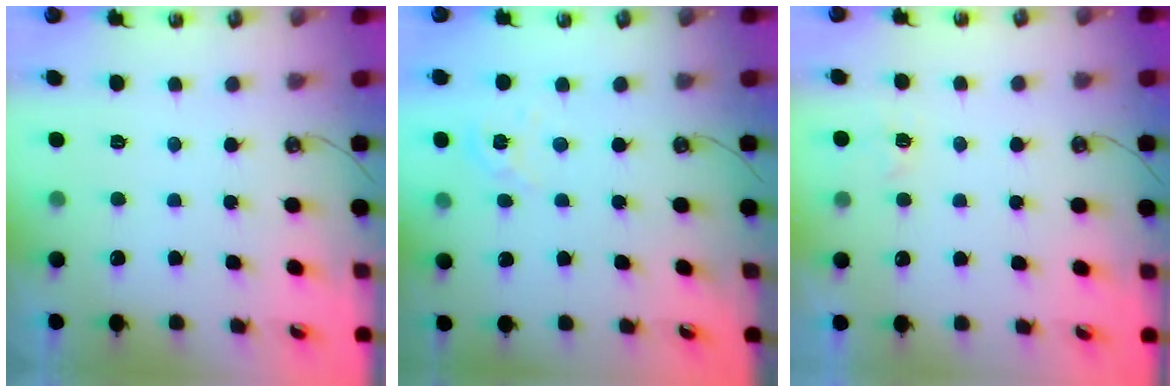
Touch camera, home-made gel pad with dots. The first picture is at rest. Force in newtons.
{"total": 2.7, "press": 2.7, "slide": 0.3}
{"total": 2.6, "press": 2.6, "slide": 0.4}